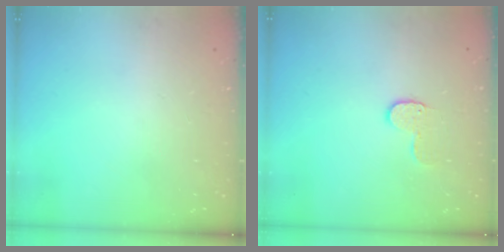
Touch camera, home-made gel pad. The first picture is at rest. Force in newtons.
{"total": 6.5, "press": 6.4, "slide": 0.4}